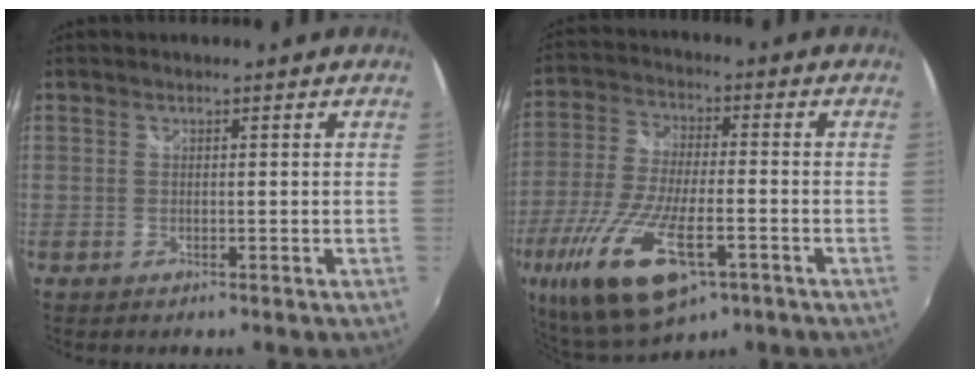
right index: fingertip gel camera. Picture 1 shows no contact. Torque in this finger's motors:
{"motor_torque": [1.93, -0.22, 0.99, 0.21]}